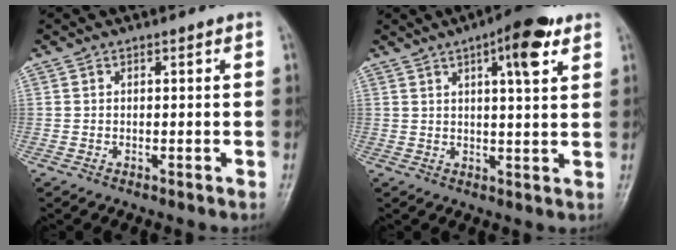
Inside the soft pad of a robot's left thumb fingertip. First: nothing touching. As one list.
[{"total": 9.2, "force": [4.7, 2.4, 7.5], "torque": [-0.097, -0.012, 0.063]}]